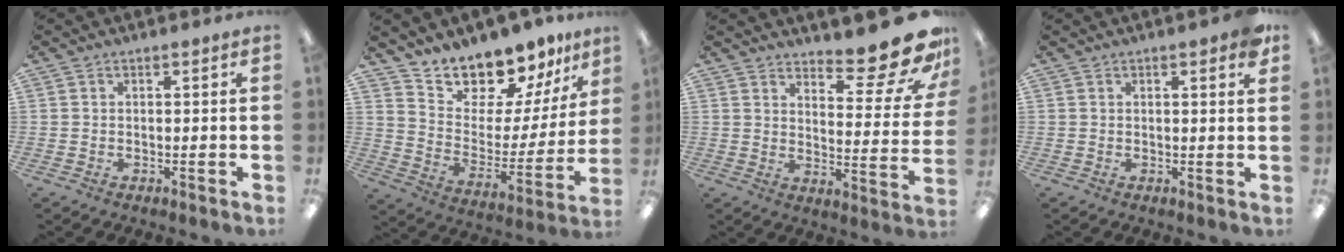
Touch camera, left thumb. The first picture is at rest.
{"total": 13.0, "force": [12.5, 3.6, 0.1], "torque": [-0.025, -0.135, 0.228]}
{"total": 15.2, "force": [12.0, 4.0, 8.5], "torque": [-0.103, -0.103, 0.196]}
{"total": 2.7, "force": [1.8, 0.3, 1.9], "torque": [-0.027, -0.005, 0.027]}